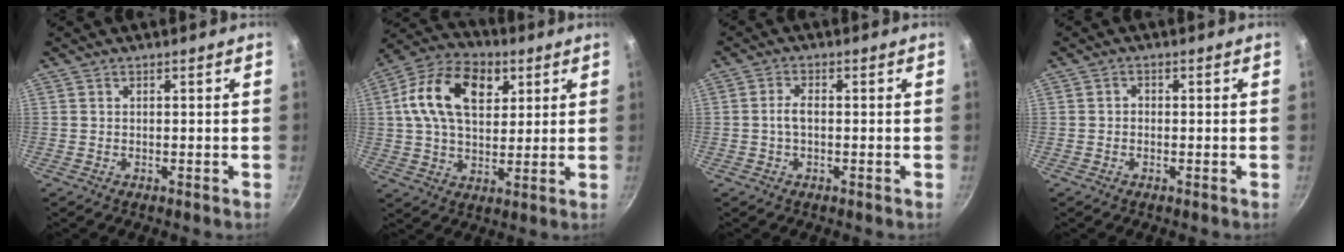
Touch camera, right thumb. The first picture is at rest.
{"total": 16.6, "force": [5.0, 10.7, 11.6], "torque": [-0.181, 0.005, 0.072]}
{"total": 2.7, "force": [-0.3, 1.4, 2.3], "torque": [-0.046, 0.012, -0.008]}
{"total": 1.0, "force": [-0.3, 0.9, 0.5], "torque": [-0.007, 0.005, -0.007]}